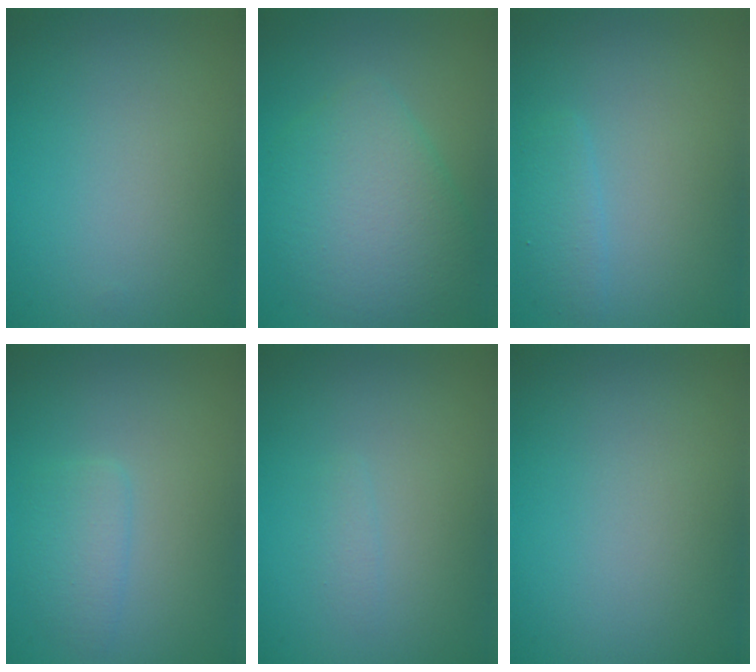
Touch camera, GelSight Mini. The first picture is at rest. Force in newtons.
{"total": 5.7, "press": 5.7, "slide": 0.2}
{"total": 1.6, "press": 1.6, "slide": 0.1}
{"total": 1.9, "press": 1.9, "slide": 0.1}
{"total": 0.7, "press": 0.7, "slide": 0.0}
{"total": 0.0}